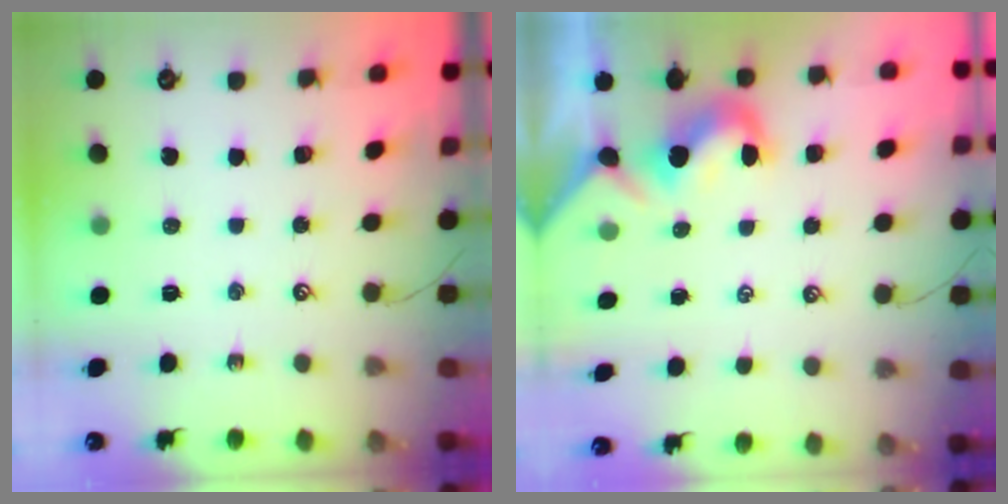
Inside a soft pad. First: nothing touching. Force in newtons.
{"total": 1.9, "press": 1.8, "slide": 0.6}